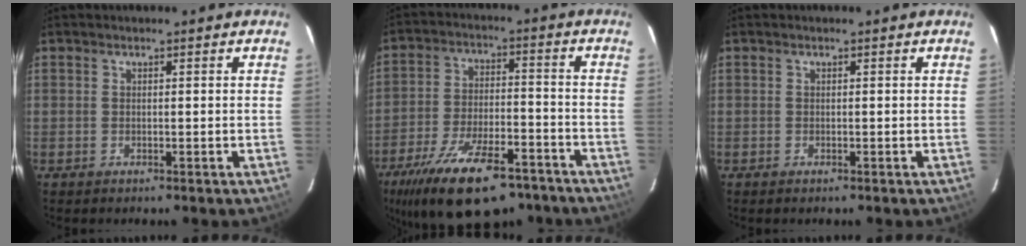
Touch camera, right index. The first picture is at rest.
{"total": 21.2, "force": [-14.8, 8.3, 12.6], "torque": [-0.241, -0.026, -0.228]}
{"total": 0.0}